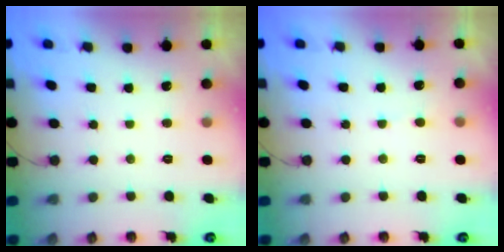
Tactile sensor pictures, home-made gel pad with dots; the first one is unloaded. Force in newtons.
{"total": 2.9, "press": 2.9, "slide": 0.5}